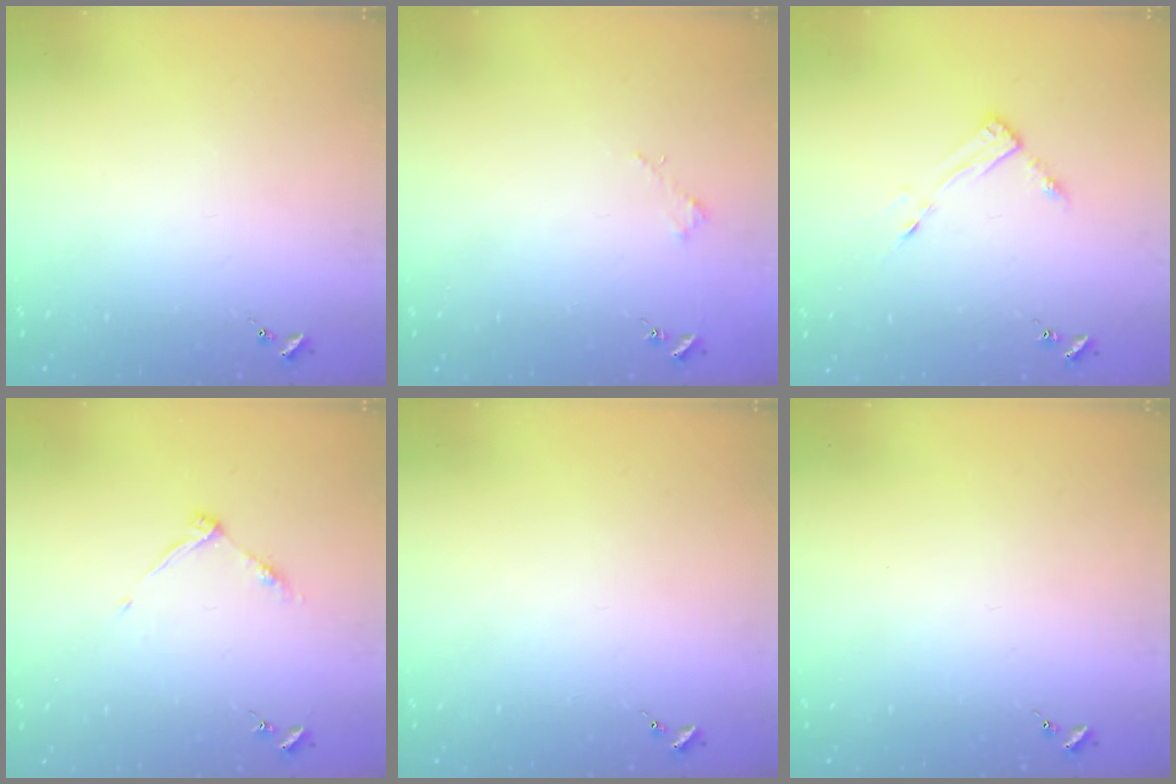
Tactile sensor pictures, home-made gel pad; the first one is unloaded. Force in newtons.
{"total": 1.8, "press": 1.8, "slide": 0.2}
{"total": 4.2, "press": 4.2, "slide": 0.5}
{"total": 6.0, "press": 6.0, "slide": 0.7}
{"total": 0.0}
{"total": 0.0}